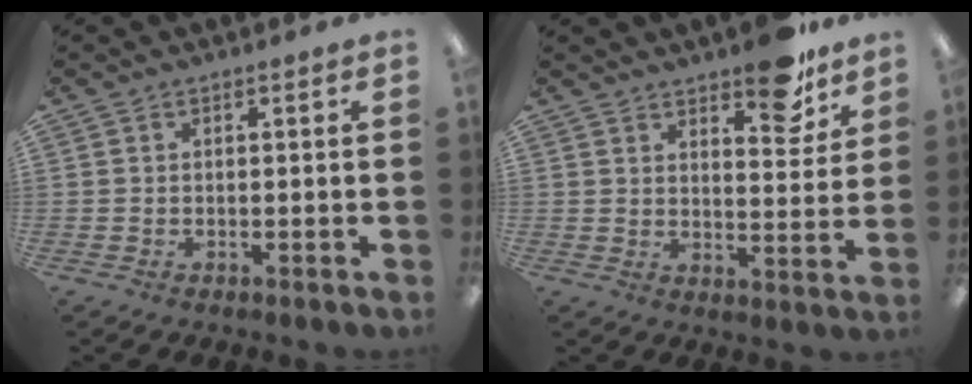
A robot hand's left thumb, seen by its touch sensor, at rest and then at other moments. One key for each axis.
{"total": 10.2, "fx": 8.0, "fy": 3.6, "fz": 5.1, "tx": -0.050, "ty": -0.057, "tz": 0.135}